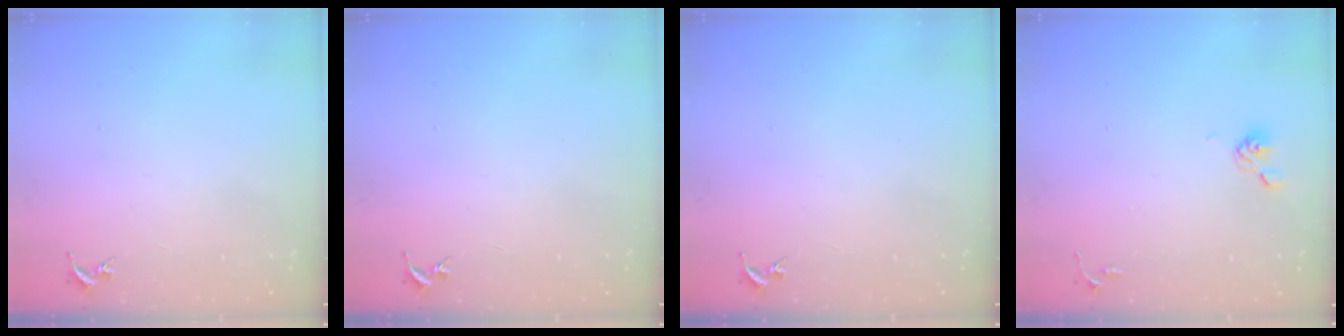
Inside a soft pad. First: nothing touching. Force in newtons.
{"total": 0.0}
{"total": 0.0}
{"total": 6.3, "press": 6.0, "slide": 2.1}